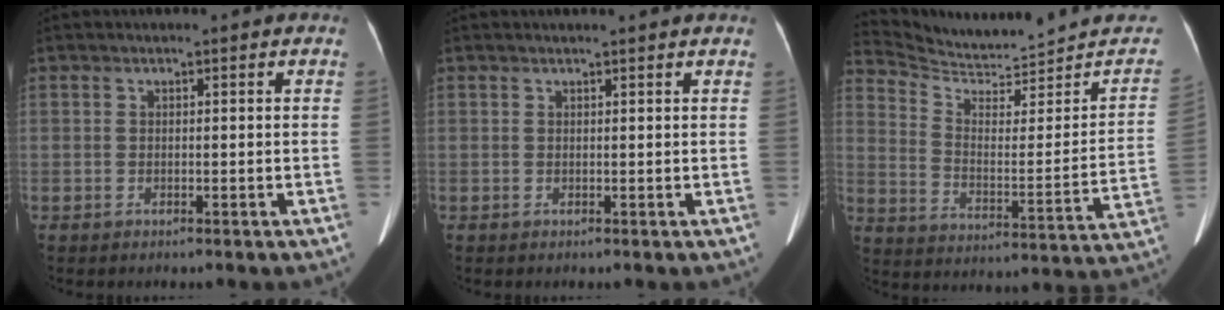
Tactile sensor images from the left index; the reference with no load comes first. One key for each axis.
{"total": 2.1, "fx": 2.0, "fy": 0.1, "fz": 0.6, "tx": -0.012, "ty": 0.017, "tz": 0.023}
{"total": 18.4, "fx": 17.9, "fy": 2.8, "fz": 3.2, "tx": -0.044, "ty": -0.055, "tz": 0.254}